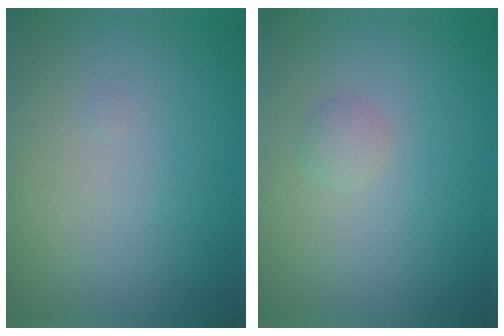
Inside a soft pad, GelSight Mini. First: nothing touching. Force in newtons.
{"total": 1.0, "press": 1.0, "slide": 0.0}